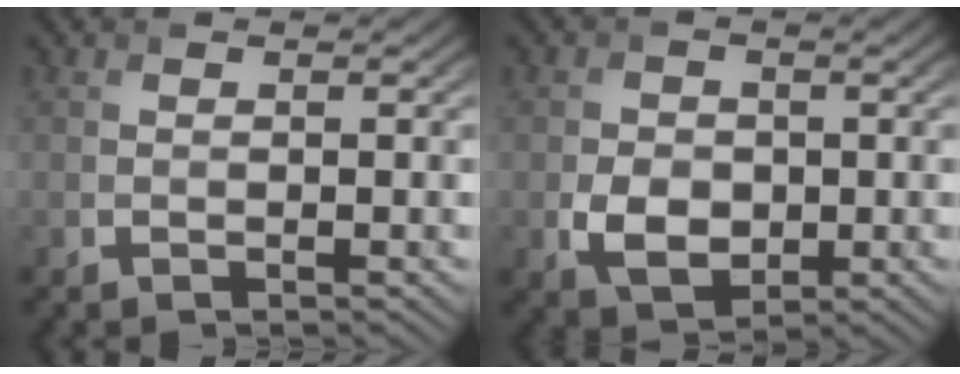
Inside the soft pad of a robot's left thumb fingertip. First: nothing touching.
{"total": 4.6, "force": [-0.9, 3.6, 2.8], "torque": [-0.056, -0.010, -0.016]}